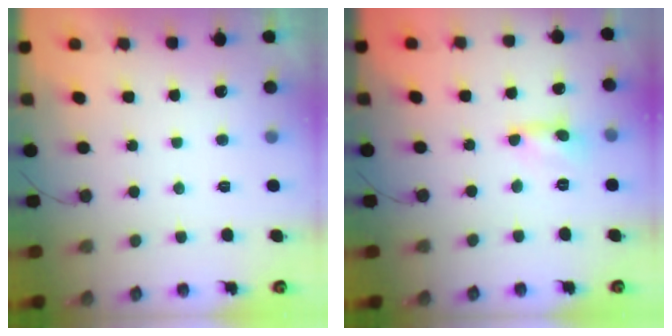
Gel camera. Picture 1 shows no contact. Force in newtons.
{"total": 0.8, "press": 0.7, "slide": 0.1}